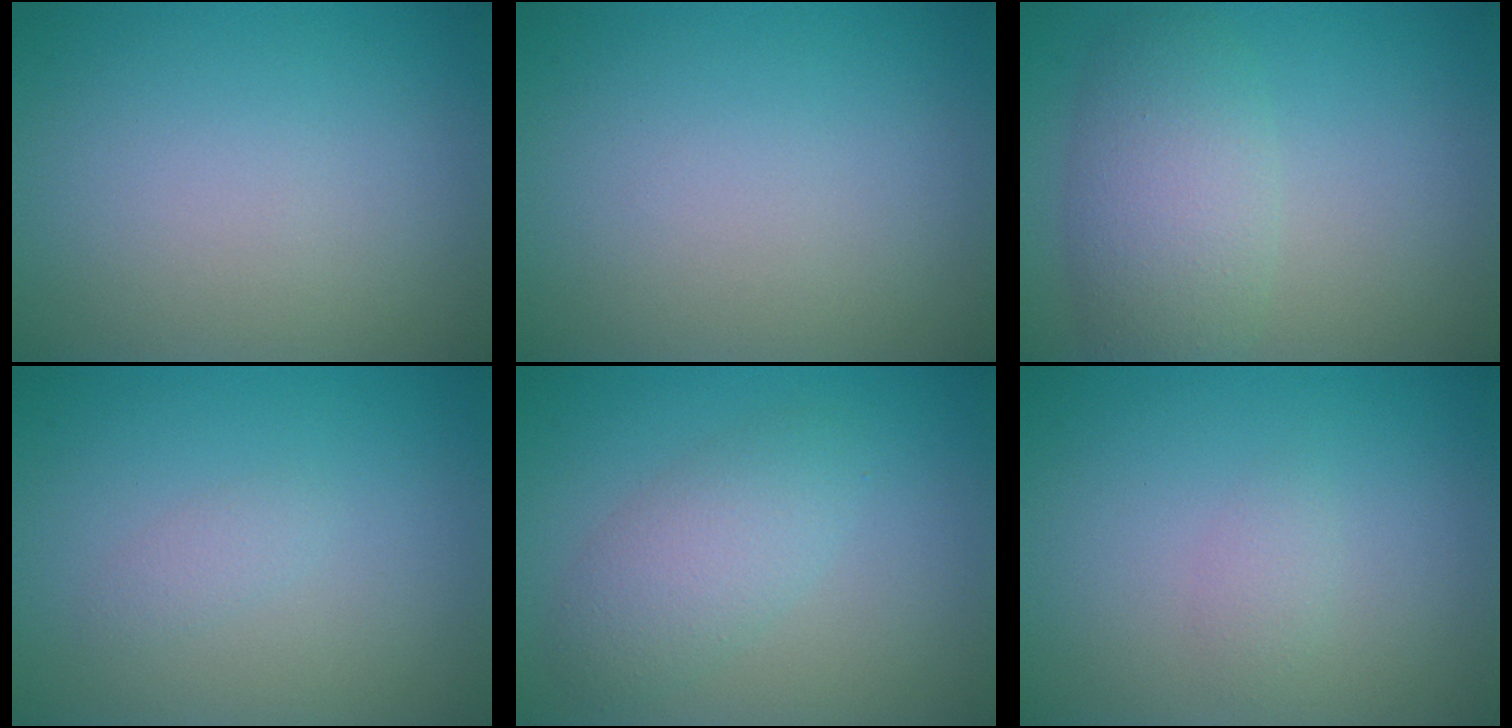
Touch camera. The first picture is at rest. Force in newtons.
{"total": 0.0}
{"total": 4.9, "press": 4.9, "slide": 0.5}
{"total": 0.9, "press": 0.9, "slide": 0.0}
{"total": 3.5, "press": 3.5, "slide": 0.1}
{"total": 1.0, "press": 1.0, "slide": 0.1}